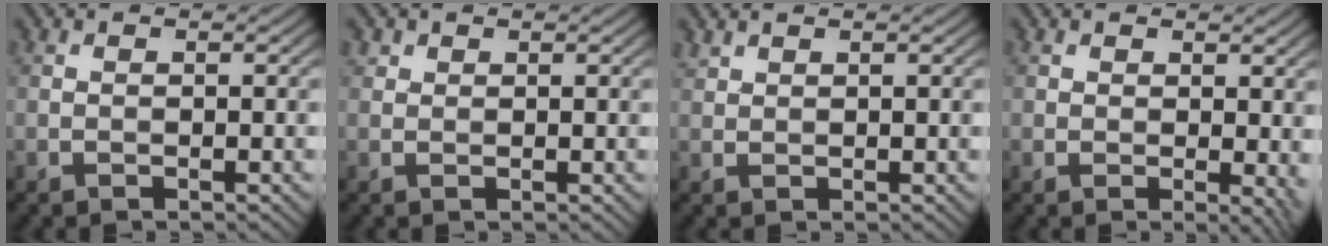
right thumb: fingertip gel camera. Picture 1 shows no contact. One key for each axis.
{"total": 1.1, "fx": 0.7, "fy": 0.8, "fz": 0.2, "tx": -0.004, "ty": 0.001, "tz": 0.016}
{"total": 1.1, "fx": 1.0, "fy": 0.3, "fz": 0.3, "tx": -0.015, "ty": 0.003, "tz": 0.028}
{"total": 2.7, "fx": 0.7, "fy": 1.3, "fz": 2.3, "tx": -0.033, "ty": -0.005, "tz": 0.012}